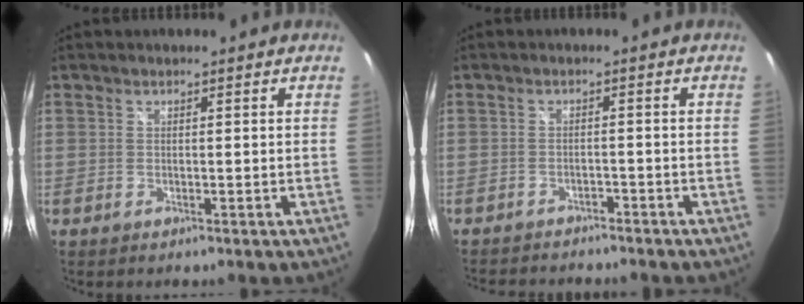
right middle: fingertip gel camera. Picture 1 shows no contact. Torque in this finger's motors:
{"motor_torque": [1.07, -1.07, 0.06, 0.03]}